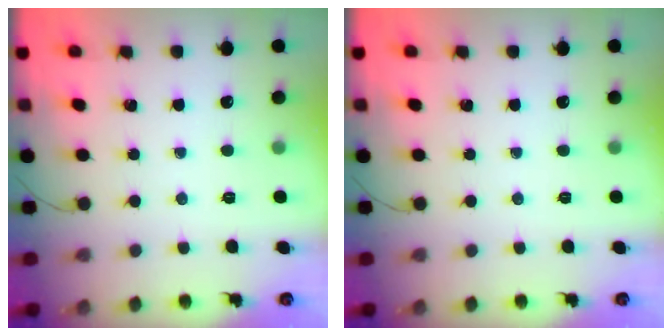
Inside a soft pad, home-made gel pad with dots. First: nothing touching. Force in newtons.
{"total": 0.0}